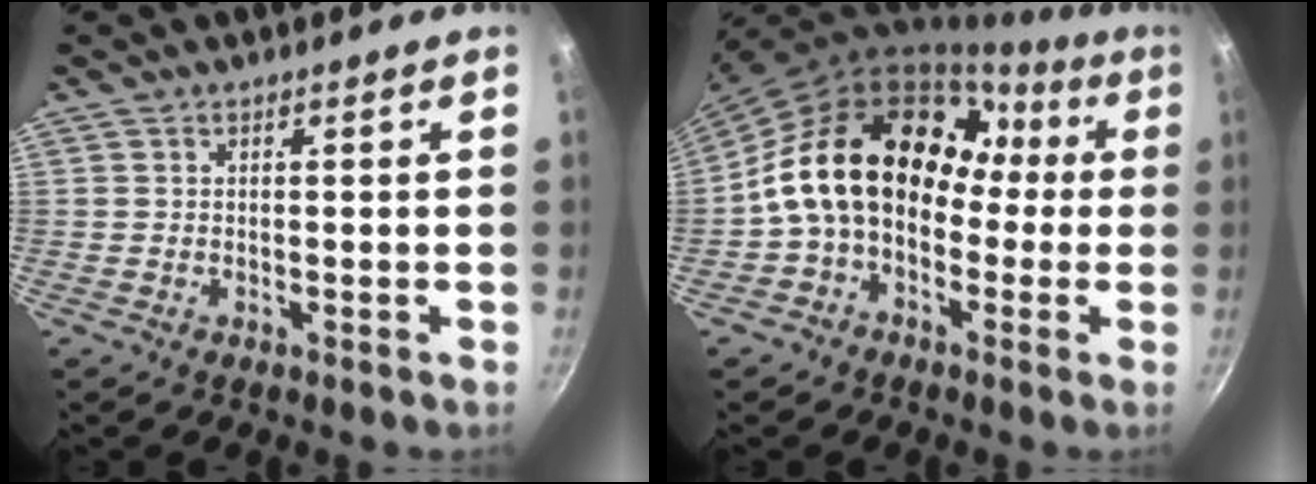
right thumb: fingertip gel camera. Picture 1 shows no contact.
{"total": 18.6, "force": [0.1, 13.4, 12.8], "torque": [-0.181, 0.059, -0.010]}